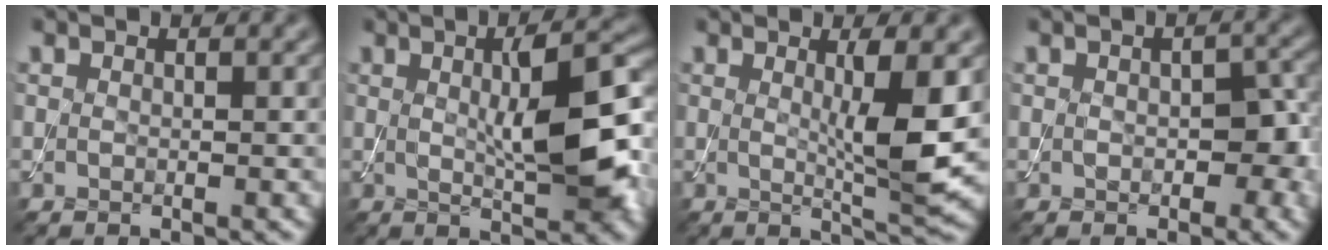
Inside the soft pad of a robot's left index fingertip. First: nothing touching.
{"total": 8.0, "force": [0.8, 2.0, 7.7], "torque": [-0.108, 0.005, 0.013]}
{"total": 5.0, "force": [0.7, 0.7, 4.9], "torque": [-0.075, -0.013, 0.013]}
{"total": 3.7, "force": [-0.3, 2.3, 2.9], "torque": [-0.042, -0.004, -0.004]}